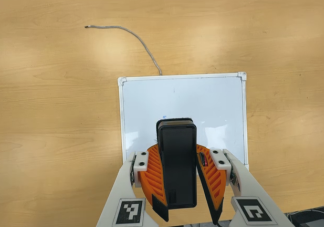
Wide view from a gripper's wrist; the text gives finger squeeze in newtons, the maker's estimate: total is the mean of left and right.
{"total": 9.8, "left": 9.8, "right": 9.9}